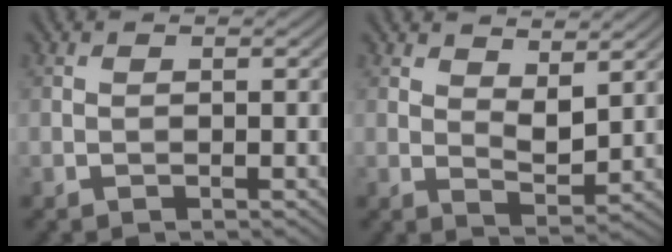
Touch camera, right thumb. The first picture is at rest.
{"total": 4.7, "force": [3.0, 1.9, 3.1], "torque": [-0.056, -0.007, 0.053]}